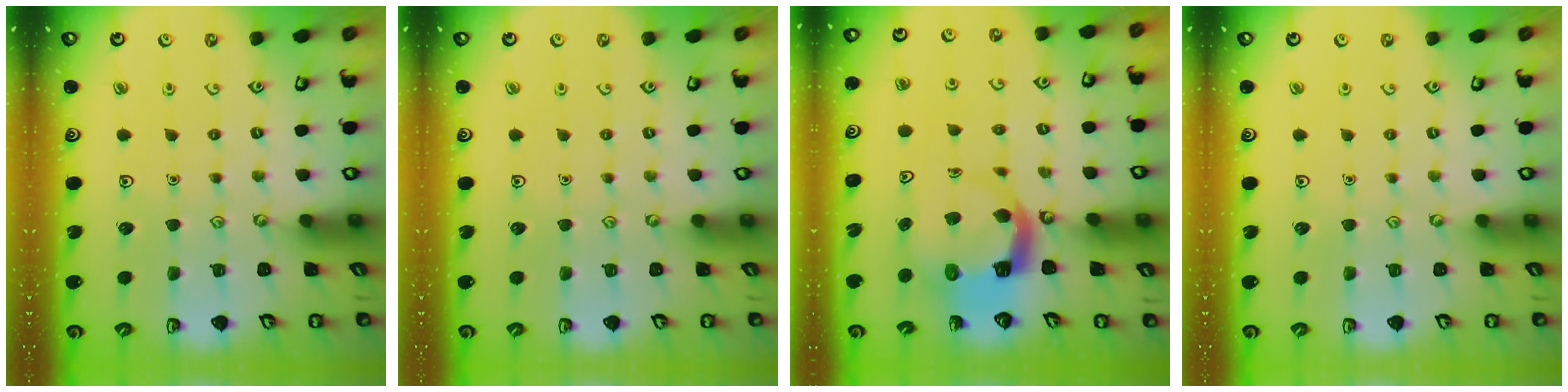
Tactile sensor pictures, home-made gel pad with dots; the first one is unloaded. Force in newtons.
{"total": 0.0}
{"total": 5.3, "press": 5.3, "slide": 0.7}
{"total": 0.0}